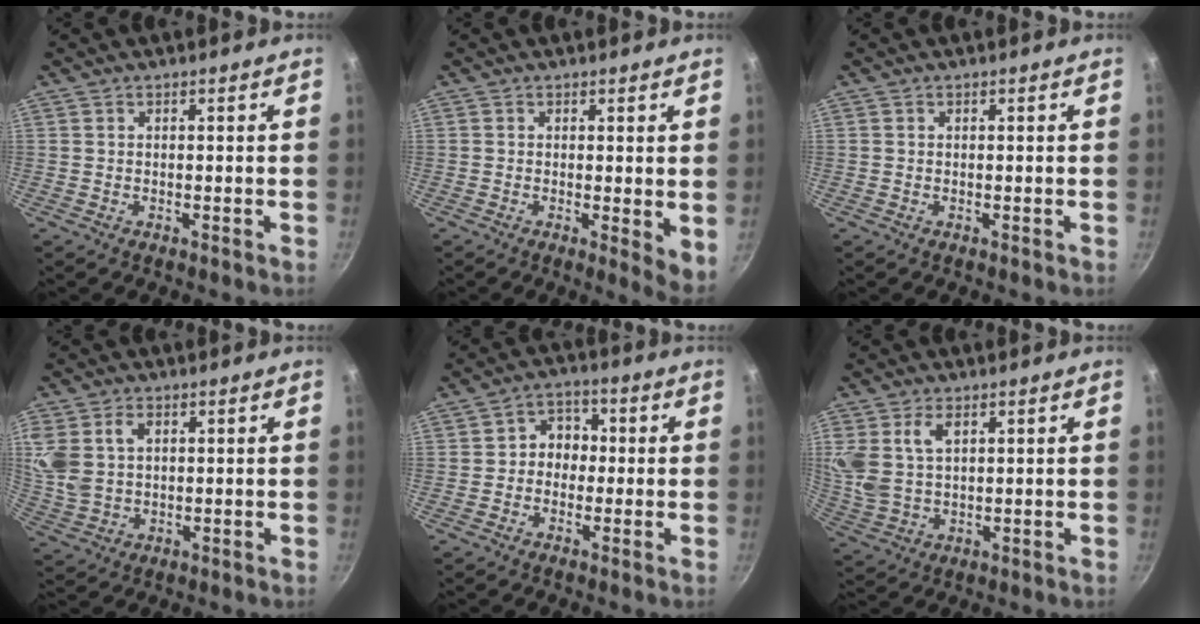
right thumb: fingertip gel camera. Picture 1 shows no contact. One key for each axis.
{"total": 4.5, "fx": 0.2, "fy": 1.4, "fz": 4.3, "tx": -0.056, "ty": -0.015, "tz": 0.001}
{"total": 0.0}
{"total": 9.8, "fx": 2.8, "fy": 7.0, "fz": 6.3, "tx": -0.126, "ty": -0.005, "tz": 0.059}
{"total": 5.8, "fx": -0.3, "fy": 5.0, "fz": 2.9, "tx": -0.001, "ty": 0.017, "tz": -0.016}
{"total": 8.7, "fx": 3.2, "fy": 5.4, "fz": 6.0, "tx": -0.117, "ty": -0.015, "tz": 0.070}